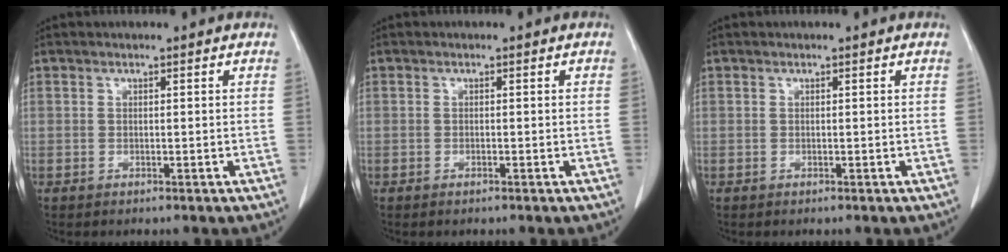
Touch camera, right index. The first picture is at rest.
{"total": 0.5, "force": [-0.5, 0.1, 0.2], "torque": [-0.003, -0.001, -0.009]}
{"total": 0.0}